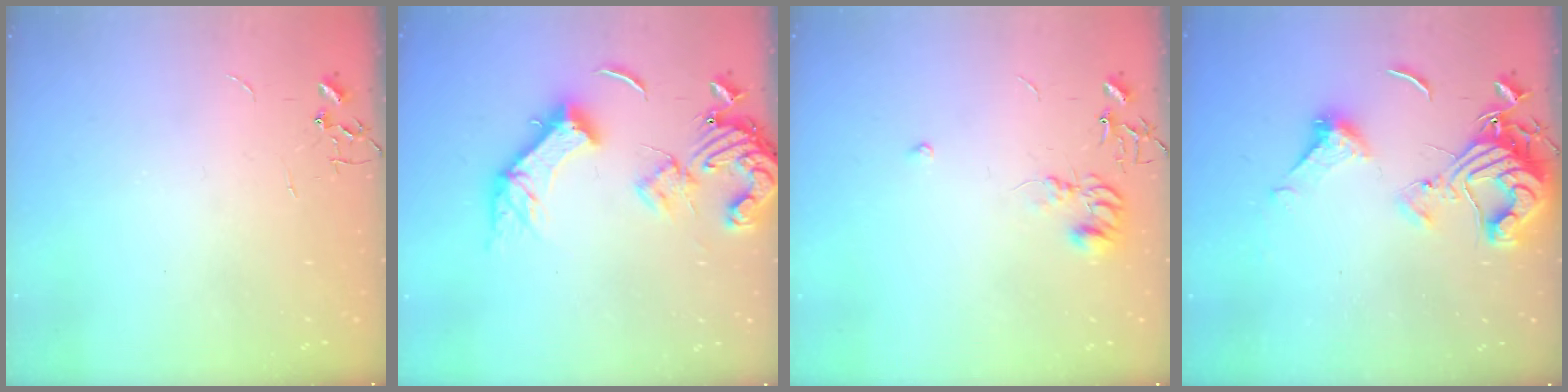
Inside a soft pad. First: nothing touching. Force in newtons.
{"total": 17.4, "press": 17.3, "slide": 2.4}
{"total": 7.6, "press": 7.6, "slide": 0.8}
{"total": 15.3, "press": 15.3, "slide": 1.6}